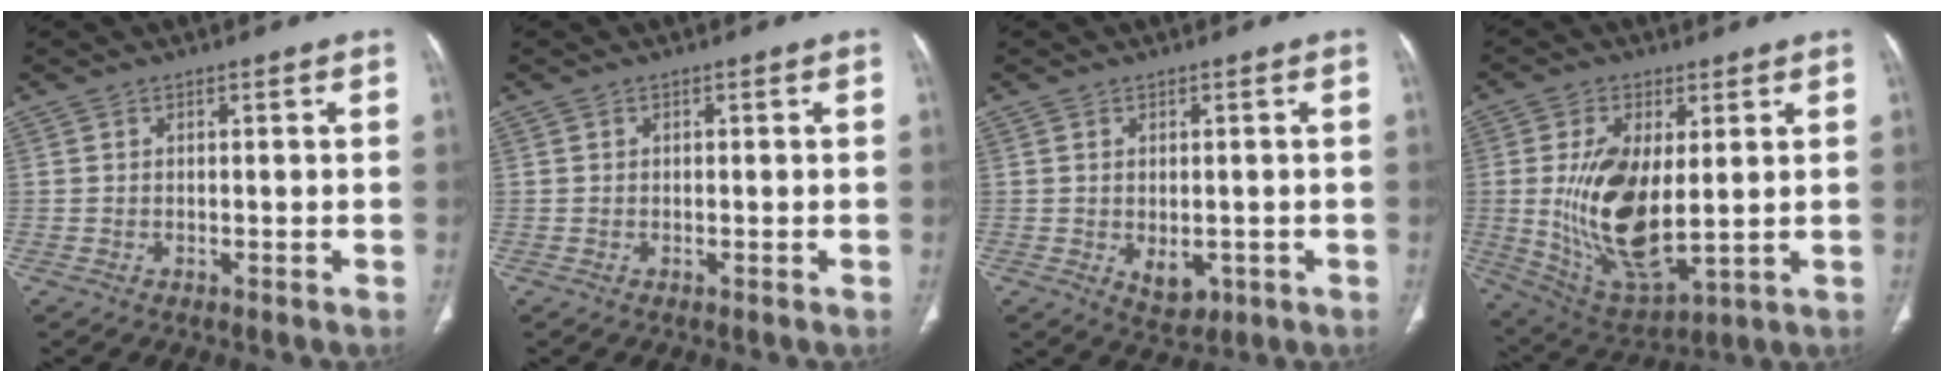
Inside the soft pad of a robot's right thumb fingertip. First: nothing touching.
{"total": 0.0}
{"total": 4.2, "force": [-0.9, 2.8, 3.0], "torque": [-0.034, -0.005, 0.003]}
{"total": 17.0, "force": [1.1, 8.2, 14.9], "torque": [-0.276, -0.024, 0.041]}